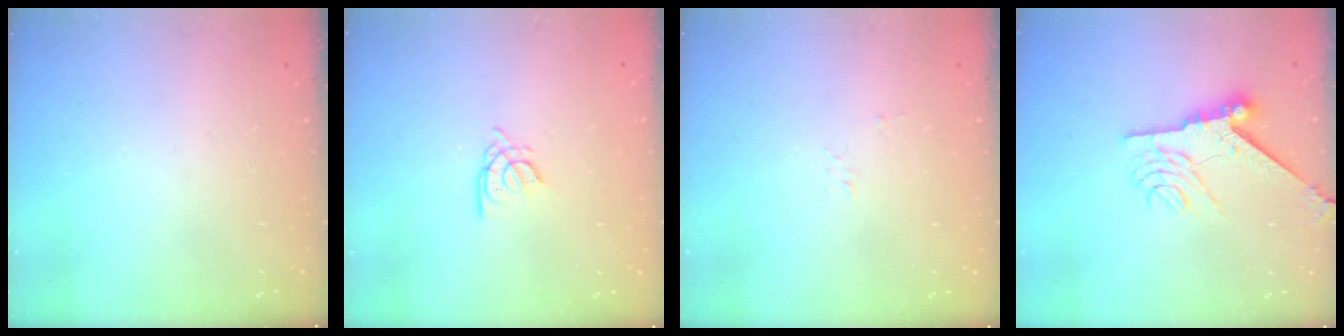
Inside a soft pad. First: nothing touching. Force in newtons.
{"total": 3.3, "press": 3.3, "slide": 0.3}
{"total": 2.7, "press": 2.7, "slide": 0.3}
{"total": 9.5, "press": 9.5, "slide": 0.6}